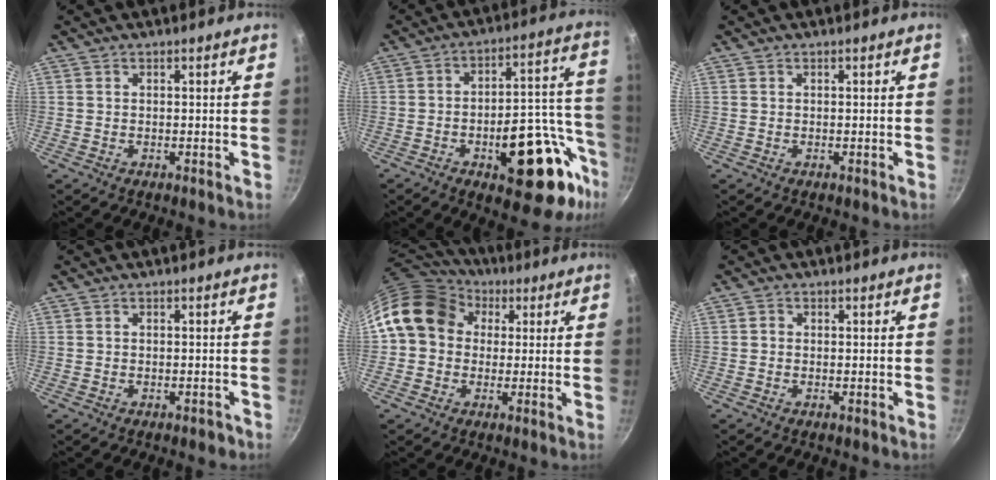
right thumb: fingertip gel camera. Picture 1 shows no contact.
{"total": 23.2, "force": [-9.6, 10.6, 18.2], "torque": [-0.178, 0.058, -0.129]}
{"total": 0.0}
{"total": 1.3, "force": [-0.9, 0.7, 0.7], "torque": [-0.006, 0.013, -0.005]}
{"total": 14.2, "force": [3.1, 11.7, 7.3], "torque": [-0.103, 0.030, 0.038]}
{"total": 0.8, "force": [-0.1, 0.7, 0.3], "torque": [-0.005, 0.004, -0.003]}